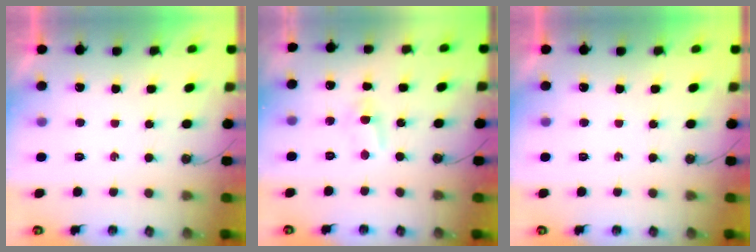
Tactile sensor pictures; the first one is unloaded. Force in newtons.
{"total": 2.0, "press": 1.9, "slide": 0.8}
{"total": 0.0}